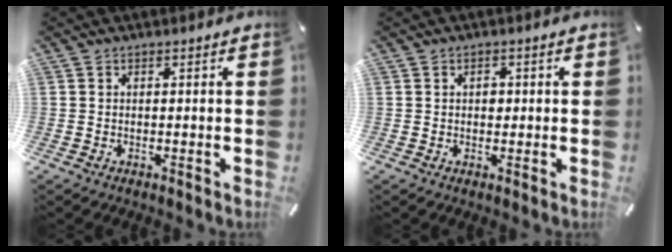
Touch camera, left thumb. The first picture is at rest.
{"total": 1.7, "force": [0.1, 1.4, 1.0], "torque": [-0.005, 0.000, -0.004]}